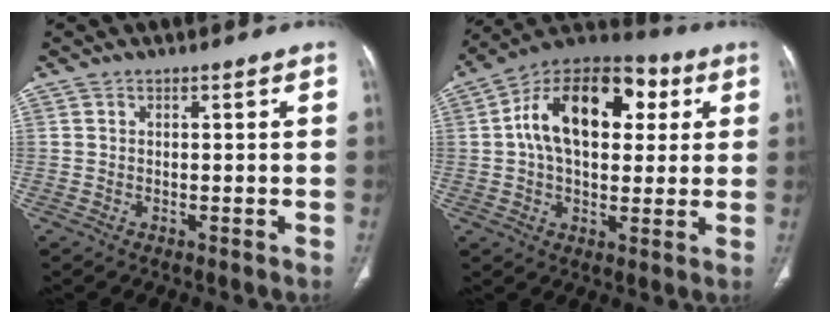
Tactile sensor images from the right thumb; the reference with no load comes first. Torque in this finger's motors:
{"motor_torque": [1.86, 2.99, 1.21, -0.06, 0.19]}